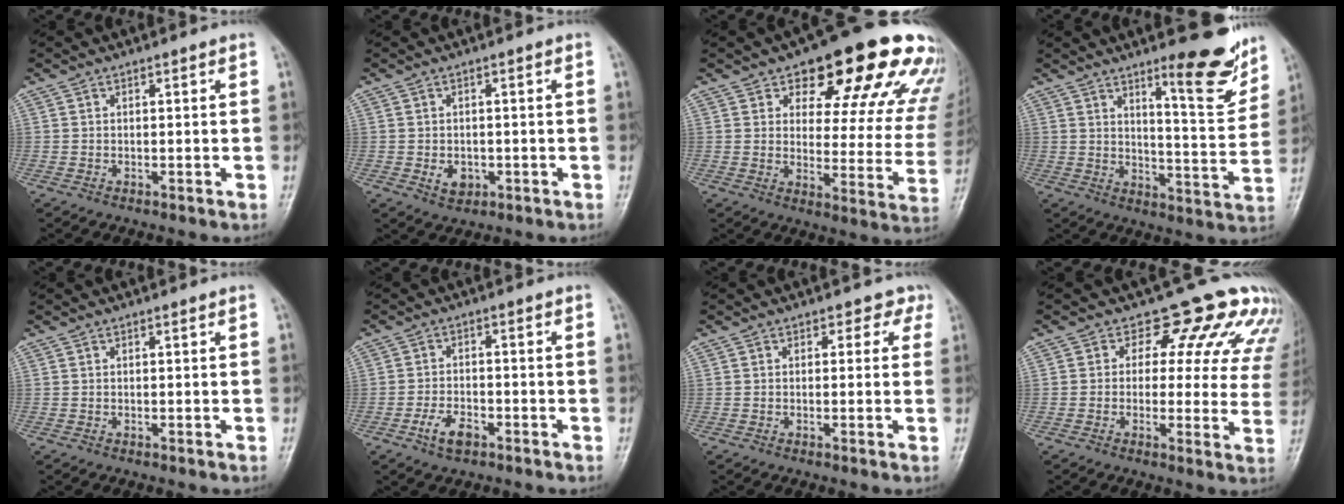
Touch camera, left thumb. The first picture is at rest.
{"total": 3.1, "force": [-0.9, 2.4, 1.7], "torque": [-0.015, 0.001, -0.006]}
{"total": 23.1, "force": [14.1, 9.8, 15.6], "torque": [-0.156, -0.047, 0.176]}
{"total": 13.1, "force": [8.7, 2.9, 9.4], "torque": [-0.095, -0.066, 0.127]}
{"total": 0.0}
{"total": 4.6, "force": [-2.7, 2.4, 2.8], "torque": [-0.051, 0.015, -0.048]}
{"total": 2.1, "force": [1.1, 1.7, 0.5], "torque": [0.020, -0.003, -0.004]}
{"total": 14.2, "force": [10.7, 7.3, 5.9], "torque": [-0.009, -0.044, 0.094]}